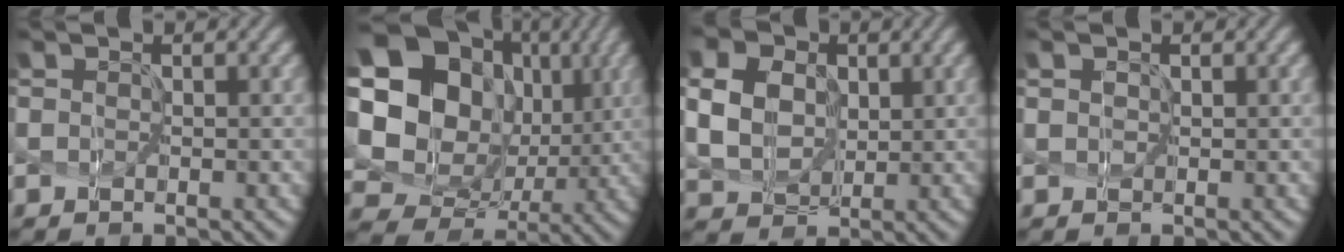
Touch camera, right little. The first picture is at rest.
{"total": 17.4, "force": [3.9, 14.8, 8.4], "torque": [-0.199, 0.019, 0.071]}
{"total": 5.7, "force": [1.5, 4.5, 3.1], "torque": [-0.095, 0.016, 0.021]}
{"total": 0.9, "force": [0.5, 0.7, 0.4], "torque": [0.007, 0.006, -0.007]}